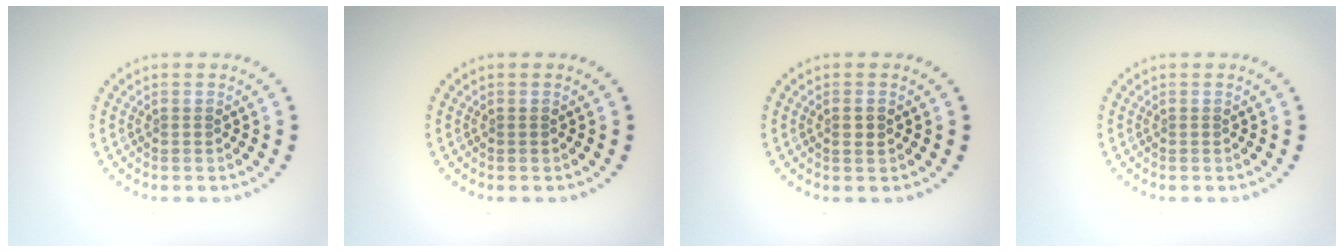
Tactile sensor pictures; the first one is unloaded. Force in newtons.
{"total": 0.0}
{"total": 0.9, "press": 0.9, "slide": 0.2}
{"total": 0.0}